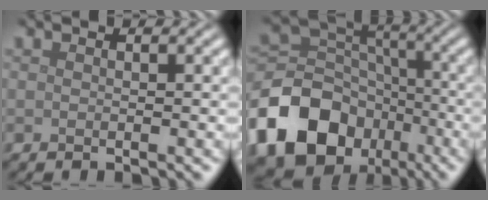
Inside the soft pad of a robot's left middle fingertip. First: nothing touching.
{"total": 18.3, "force": [-9.6, 13.8, 7.3], "torque": [-0.182, -0.039, -0.172]}